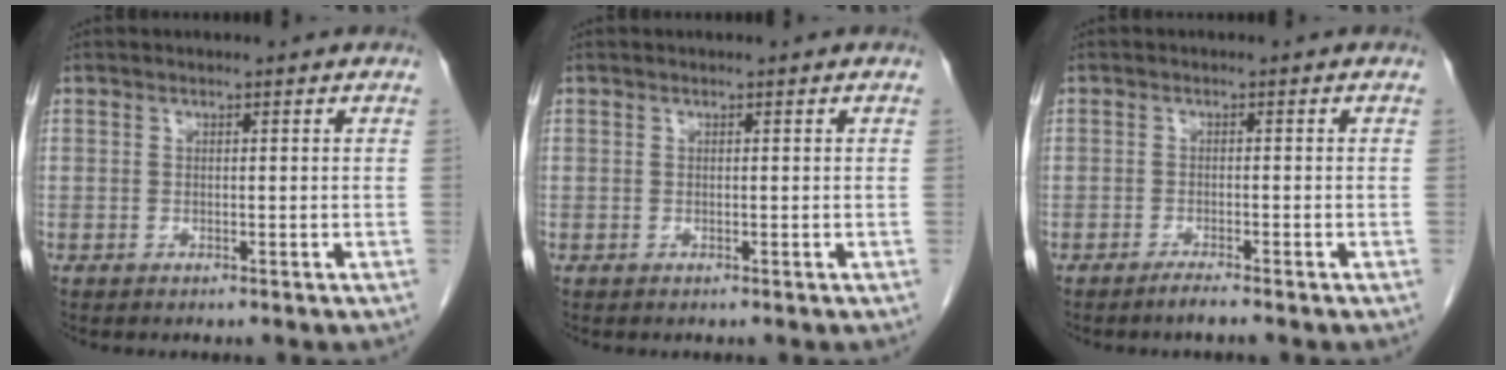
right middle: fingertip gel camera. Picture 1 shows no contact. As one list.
[{"total": 0.0}, {"total": 1.7, "force": [-1.4, -0.2, 0.9], "torque": [-0.022, -0.003, -0.028]}]